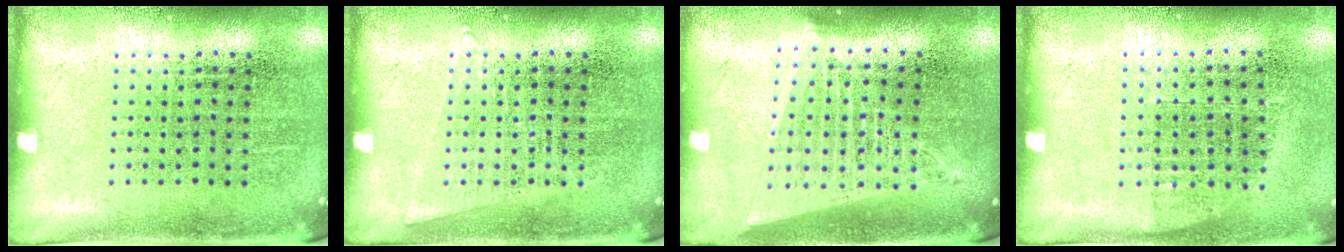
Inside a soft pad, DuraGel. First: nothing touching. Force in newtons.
{"total": 0.9, "press": 0.9, "slide": 0.3}
{"total": 1.8, "press": 1.5, "slide": 0.9}
{"total": 0.7, "press": 0.7, "slide": 0.3}